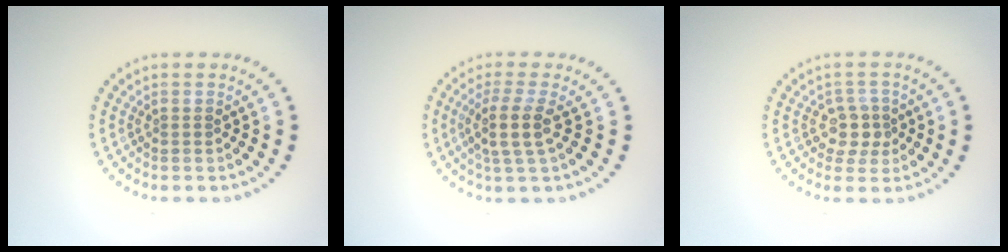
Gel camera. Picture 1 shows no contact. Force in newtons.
{"total": 2.9, "press": 2.3, "slide": 1.7}
{"total": 2.5, "press": 2.2, "slide": 1.1}